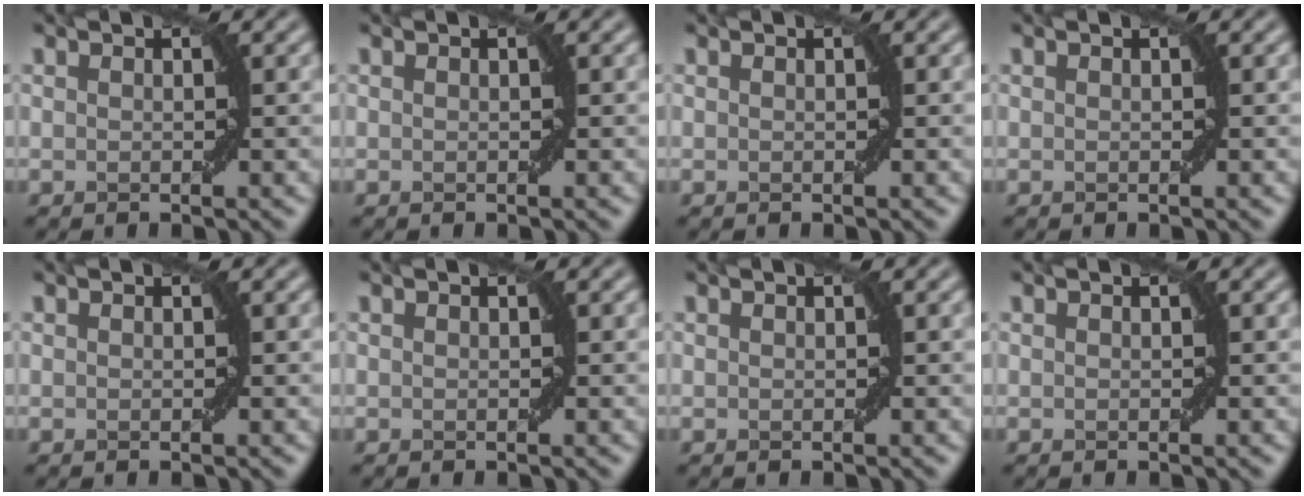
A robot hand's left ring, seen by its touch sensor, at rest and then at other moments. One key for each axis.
{"total": 0.0}
{"total": 0.0}
{"total": 0.0}
{"total": 0.0}
{"total": 0.0}
{"total": 0.0}
{"total": 0.0}